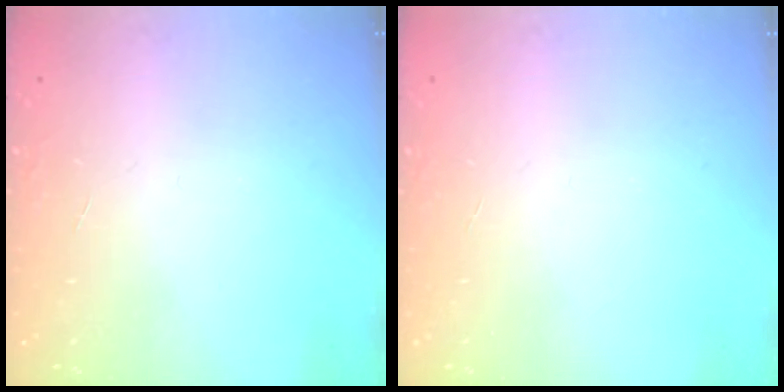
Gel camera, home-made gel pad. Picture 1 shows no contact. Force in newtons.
{"total": 0.0}